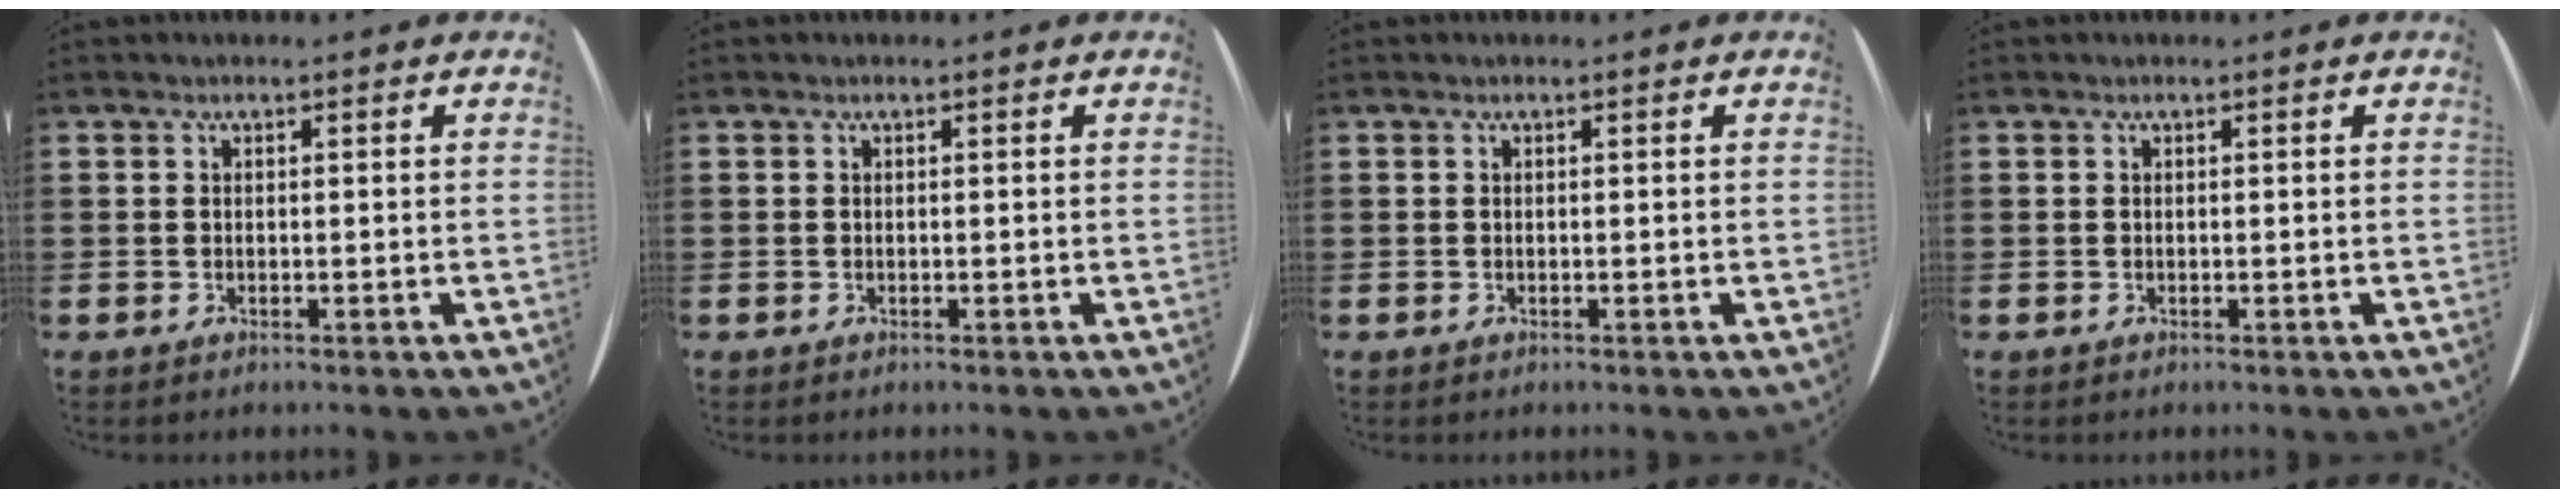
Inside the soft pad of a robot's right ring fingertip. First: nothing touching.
{"total": 0.0}
{"total": 0.0}
{"total": 0.0}